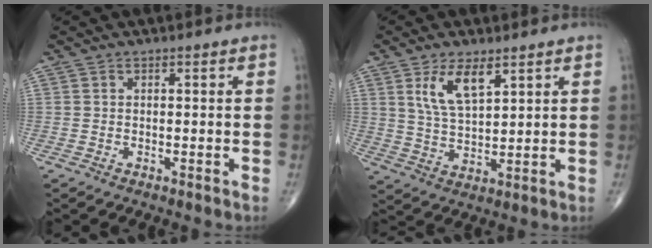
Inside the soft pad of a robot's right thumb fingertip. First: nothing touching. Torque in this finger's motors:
{"motor_torque": [-0.06, 0.07, 0.29, -0.03, 0.09]}